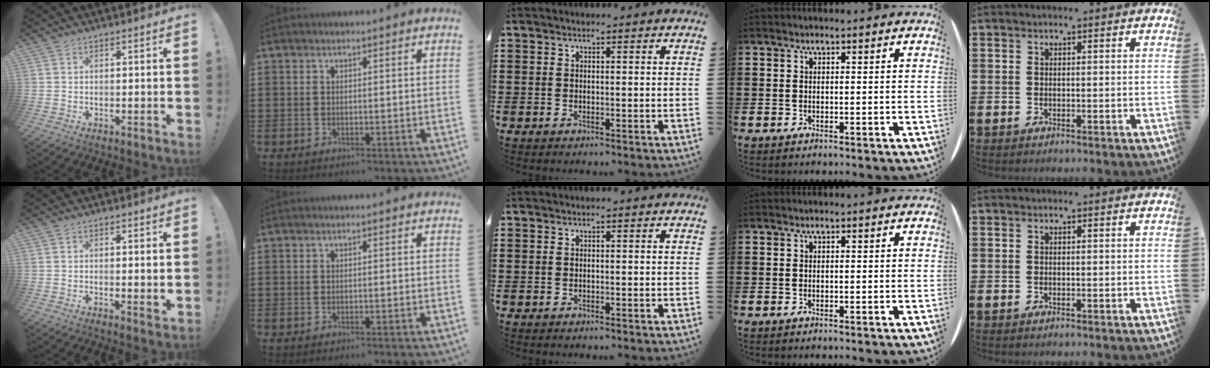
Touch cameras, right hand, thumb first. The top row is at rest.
{"thumb": {"total": 1.9, "force": [1.2, 0.1, 1.4], "torque": [-0.004, -0.012, 0.017]}, "index": {"total": 0.5, "force": [-0.5, 0.0, 0.1], "torque": [-0.003, -0.002, -0.011]}}